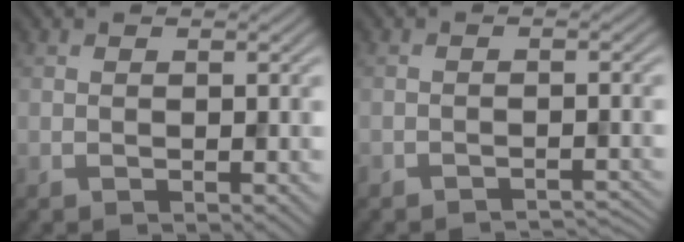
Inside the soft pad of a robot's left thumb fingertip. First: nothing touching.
{"total": 2.2, "force": [-2.1, 0.2, 0.4], "torque": [0.000, -0.001, -0.030]}